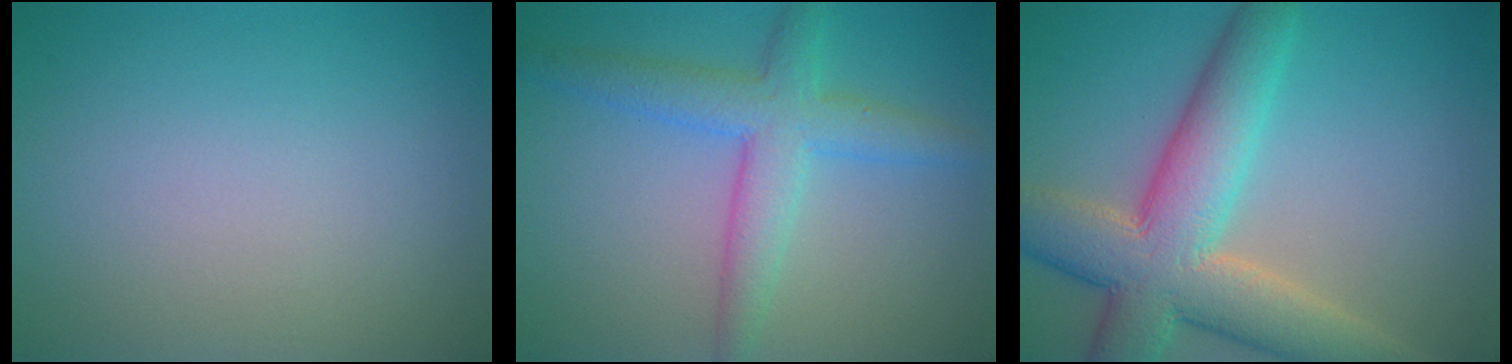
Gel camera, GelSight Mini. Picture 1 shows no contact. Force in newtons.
{"total": 4.7, "press": 4.7, "slide": 0.3}
{"total": 9.6, "press": 9.6, "slide": 0.7}